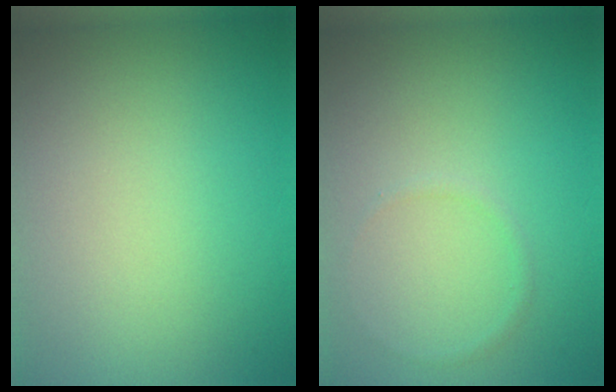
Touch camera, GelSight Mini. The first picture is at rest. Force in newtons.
{"total": 0.6, "press": 0.6, "slide": 0.1}